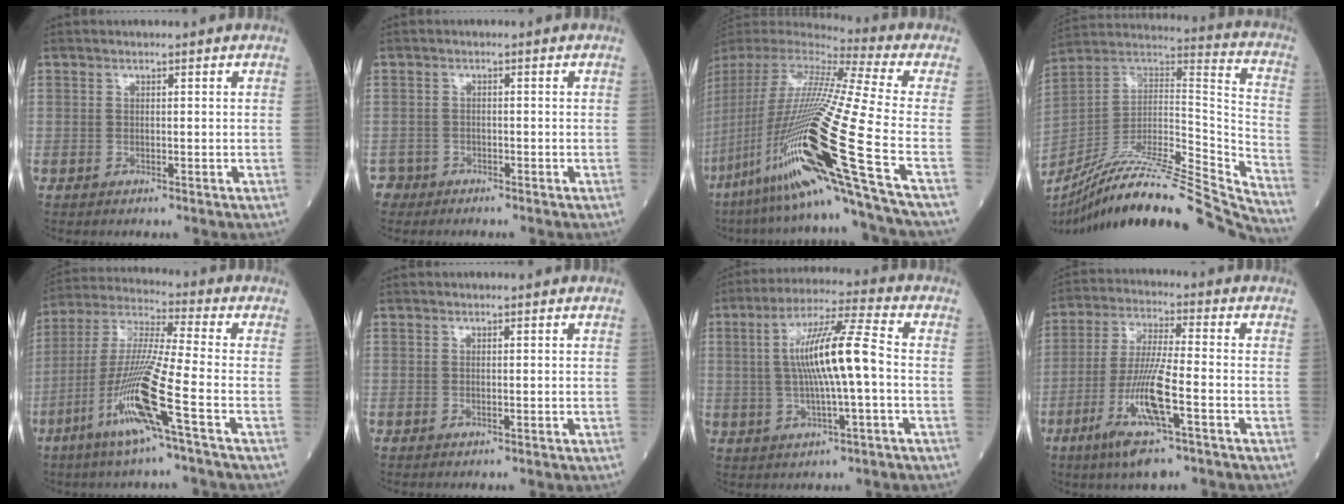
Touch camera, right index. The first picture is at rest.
{"total": 2.1, "force": [-1.6, 1.1, -0.9], "torque": [0.011, 0.006, -0.033]}
{"total": 30.5, "force": [-11.9, -0.5, 28.0], "torque": [-0.534, -0.050, -0.225]}
{"total": 32.5, "force": [-28.9, 0.2, 14.8], "torque": [-0.183, -0.029, -0.444]}
{"total": 14.0, "force": [-6.1, -1.0, 12.5], "torque": [-0.259, -0.016, -0.123]}
{"total": 0.0}
{"total": 11.6, "force": [0.1, 0.6, 11.6], "torque": [-0.214, 0.014, -0.001]}
{"total": 11.5, "force": [-5.0, 0.6, 10.3], "torque": [-0.207, -0.019, -0.095]}